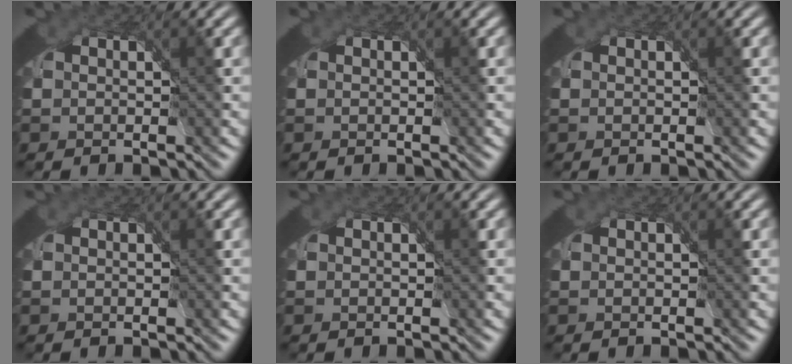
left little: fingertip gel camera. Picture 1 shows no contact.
{"total": 0.0}
{"total": 0.0}
{"total": 0.0}
{"total": 0.0}
{"total": 0.0}